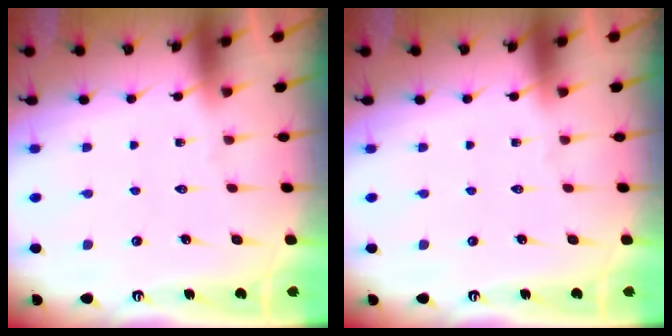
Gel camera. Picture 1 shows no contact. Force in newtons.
{"total": 0.0}